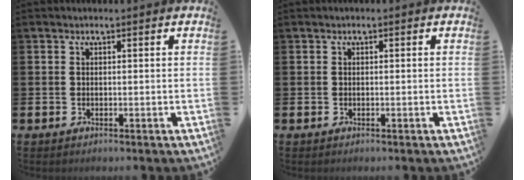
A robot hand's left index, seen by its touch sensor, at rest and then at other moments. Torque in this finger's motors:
{"motor_torque": [-0.50, -0.28, -0.17, 0.04]}